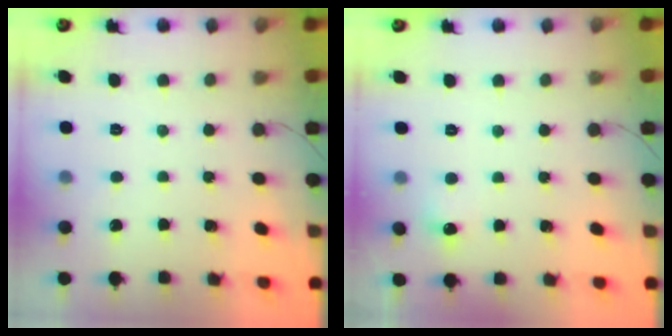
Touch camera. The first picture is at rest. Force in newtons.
{"total": 4.5, "press": 4.3, "slide": 1.3}